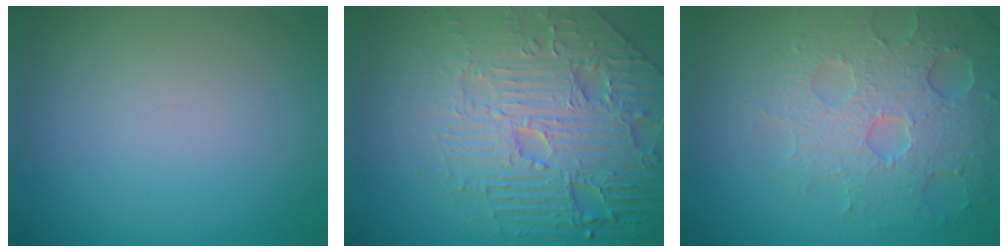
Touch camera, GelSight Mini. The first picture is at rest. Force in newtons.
{"total": 8.7, "press": 6.2, "slide": 6.1}
{"total": 5.3, "press": 4.7, "slide": 2.5}